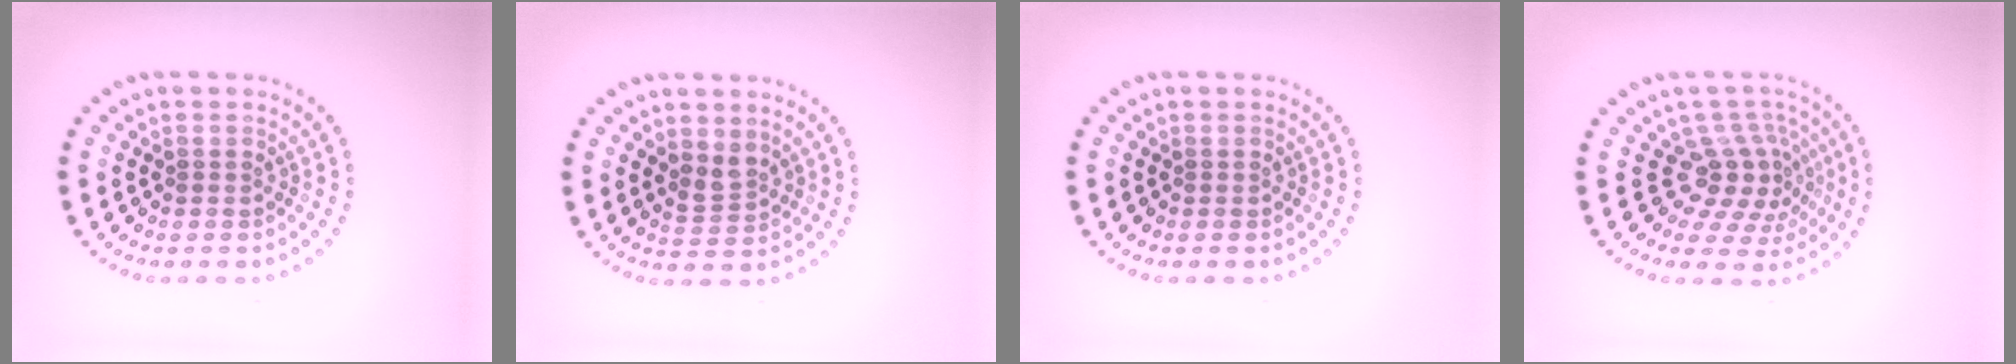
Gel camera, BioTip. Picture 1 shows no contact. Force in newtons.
{"total": 1.7, "press": 1.4, "slide": 1.1}
{"total": 0.0}
{"total": 4.1, "press": 2.8, "slide": 2.9}